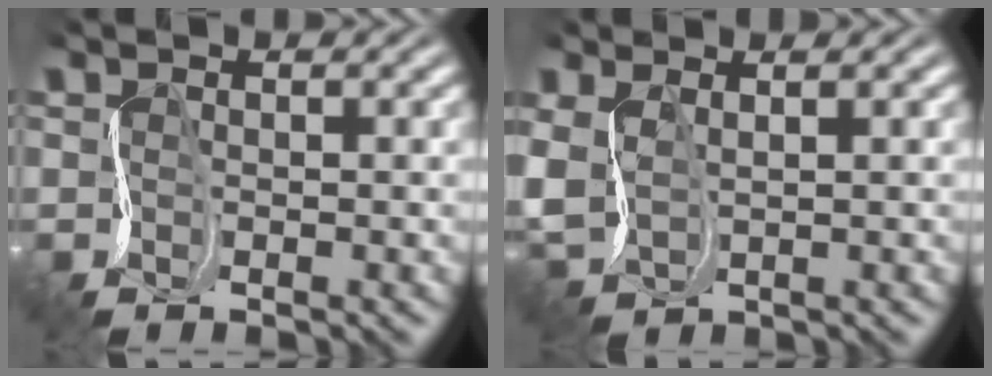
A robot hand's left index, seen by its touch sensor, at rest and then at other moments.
{"total": 2.6, "force": [1.0, 1.8, 1.5], "torque": [-0.045, 0.005, 0.028]}